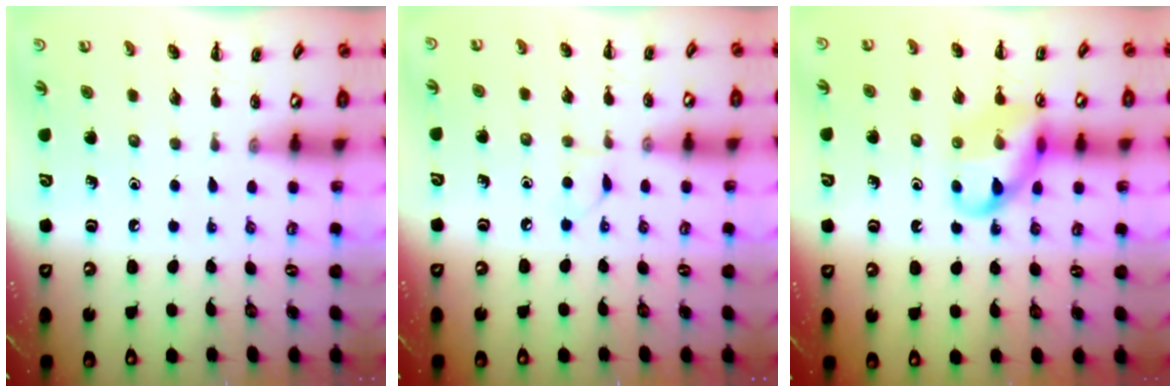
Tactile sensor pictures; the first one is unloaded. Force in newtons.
{"total": 5.2, "press": 5.0, "slide": 1.5}
{"total": 12.3, "press": 12.1, "slide": 1.6}